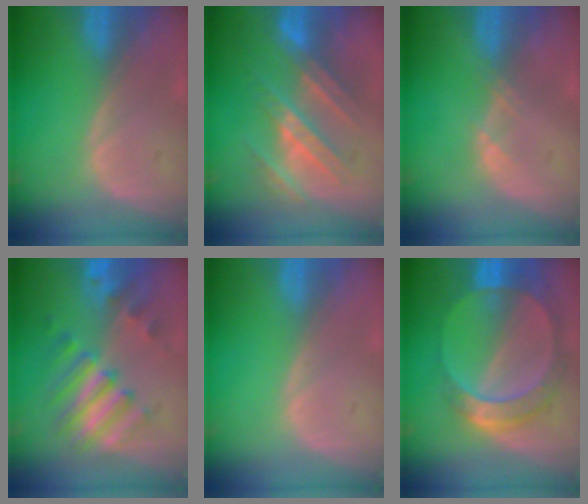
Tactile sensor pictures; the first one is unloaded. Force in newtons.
{"total": 8.4, "press": 8.4, "slide": 0.1}
{"total": 1.1, "press": 1.0, "slide": 0.2}
{"total": 8.2, "press": 7.8, "slide": 2.8}
{"total": 0.0}
{"total": 8.5, "press": 7.7, "slide": 3.5}